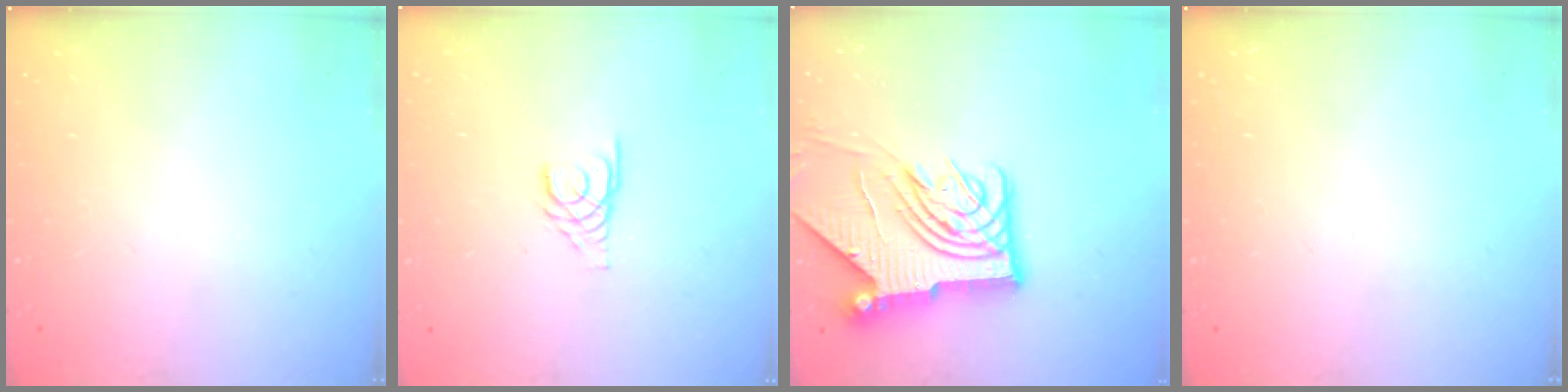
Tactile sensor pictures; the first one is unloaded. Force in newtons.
{"total": 3.2, "press": 3.2, "slide": 0.3}
{"total": 14.7, "press": 14.6, "slide": 1.7}
{"total": 0.0}